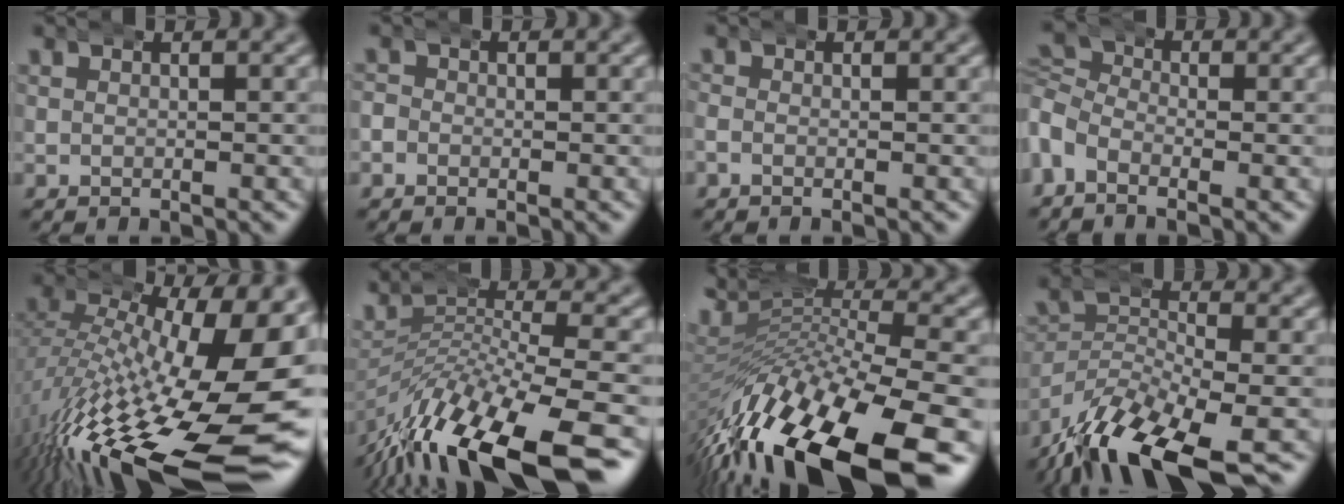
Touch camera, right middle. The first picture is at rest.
{"total": 1.1, "force": [-0.6, 0.9, -0.1], "torque": [0.005, 0.001, -0.015]}
{"total": 1.0, "force": [-0.8, 0.6, 0.0], "torque": [-0.004, -0.005, -0.016]}
{"total": 4.1, "force": [-0.6, 3.9, 1.2], "torque": [-0.035, -0.014, -0.023]}
{"total": 16.8, "force": [-6.1, 6.7, 14.1], "torque": [-0.221, -0.055, -0.061]}
{"total": 9.3, "force": [-4.7, 3.2, 7.3], "torque": [-0.133, -0.009, -0.066]}
{"total": 13.9, "force": [-3.4, 7.3, 11.3], "torque": [-0.199, -0.016, -0.042]}
{"total": 8.3, "force": [-5.3, 3.0, 5.7], "torque": [-0.101, -0.015, -0.083]}